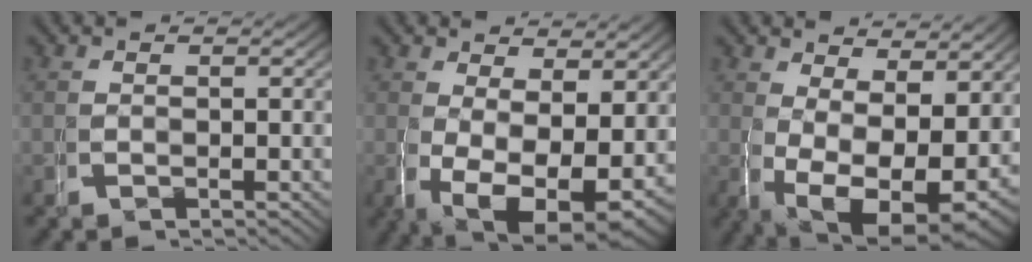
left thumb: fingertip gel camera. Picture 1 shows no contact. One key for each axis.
{"total": 8.7, "fx": -2.6, "fy": 5.6, "fz": 6.2, "tx": -0.122, "ty": -0.066, "tz": -0.010}
{"total": 9.6, "fx": -2.1, "fy": 6.2, "fz": 7.0, "tx": -0.137, "ty": -0.072, "tz": 0.005}